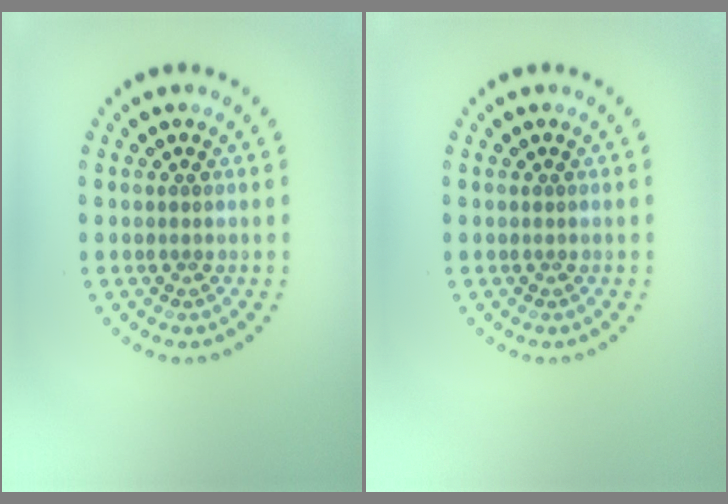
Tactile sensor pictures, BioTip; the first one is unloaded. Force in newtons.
{"total": 0.0}